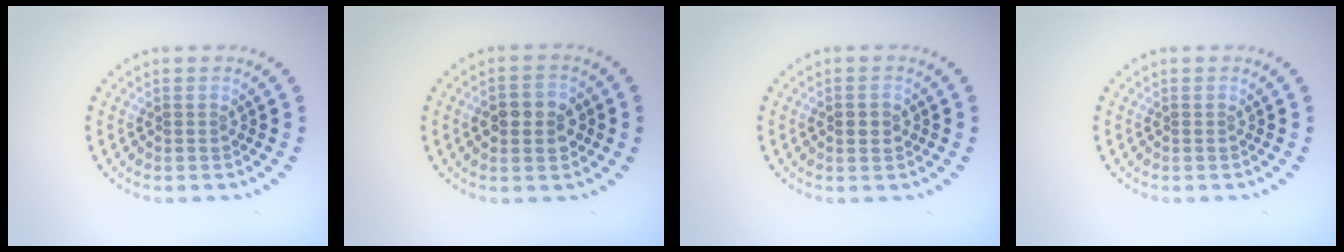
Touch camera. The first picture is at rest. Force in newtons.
{"total": 3.6, "press": 3.6, "slide": 0.2}
{"total": 1.9, "press": 1.9, "slide": 0.1}
{"total": 0.0}